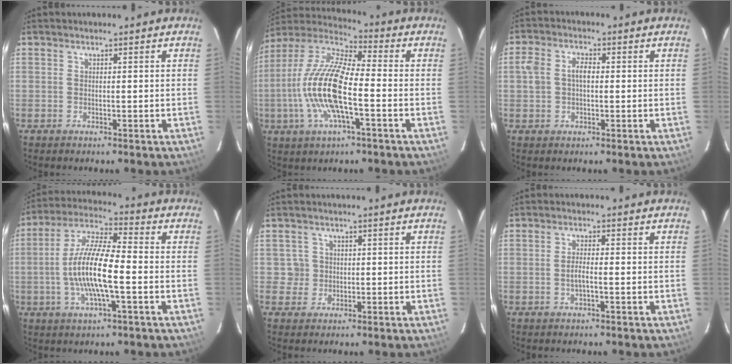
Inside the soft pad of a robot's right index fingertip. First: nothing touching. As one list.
[{"total": 17.1, "force": [-3.8, 5.1, 15.9], "torque": [-0.324, -0.002, -0.083]}, {"total": 4.8, "force": [0.1, 3.1, 3.7], "torque": [-0.072, 0.013, 0.001]}, {"total": 13.5, "force": [-2.4, 2.9, 12.9], "torque": [-0.259, 0.004, -0.053]}, {"total": 3.0, "force": [0.0, 3.0, 0.0], "torque": [0.009, 0.016, 0.004]}, {"total": 2.7, "force": [-0.7, 0.6, 2.6], "torque": [-0.049, 0.001, -0.013]}]